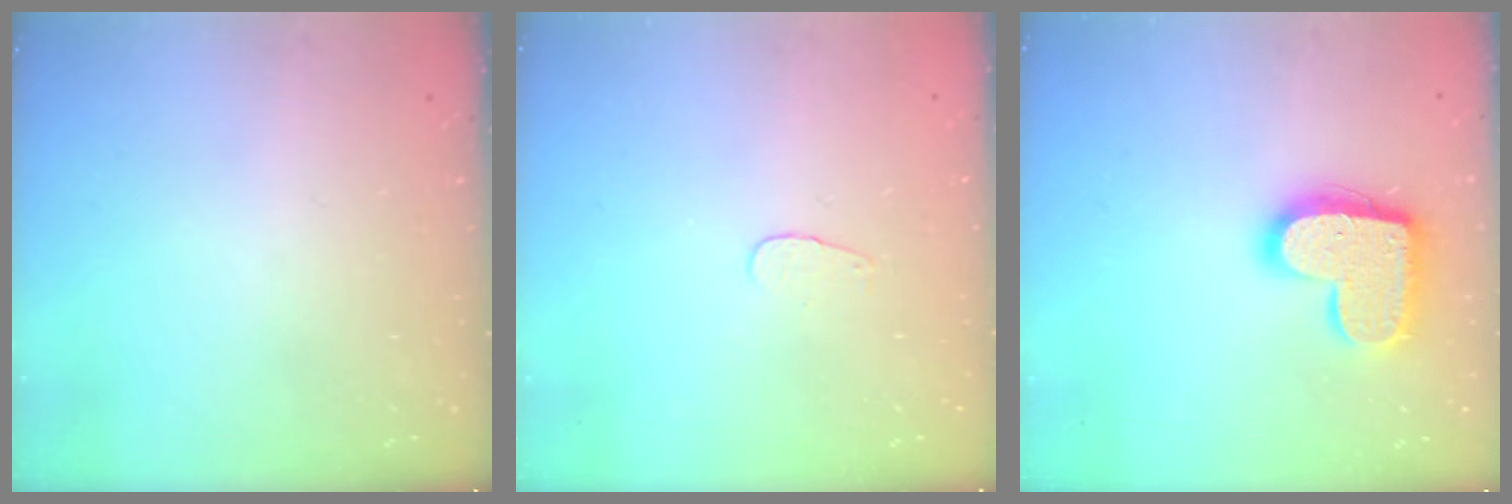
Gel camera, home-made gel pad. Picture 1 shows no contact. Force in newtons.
{"total": 3.2, "press": 3.2, "slide": 0.3}
{"total": 17.2, "press": 17.2, "slide": 0.9}